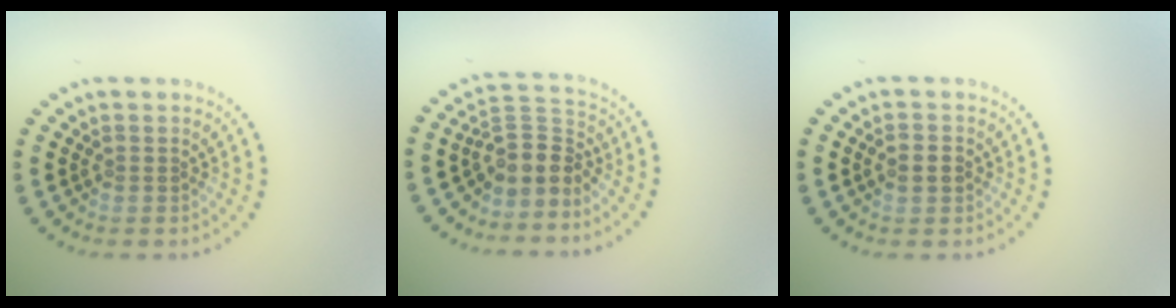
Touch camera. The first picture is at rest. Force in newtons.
{"total": 3.5, "press": 2.6, "slide": 2.4}
{"total": 1.8, "press": 1.8, "slide": 0.3}